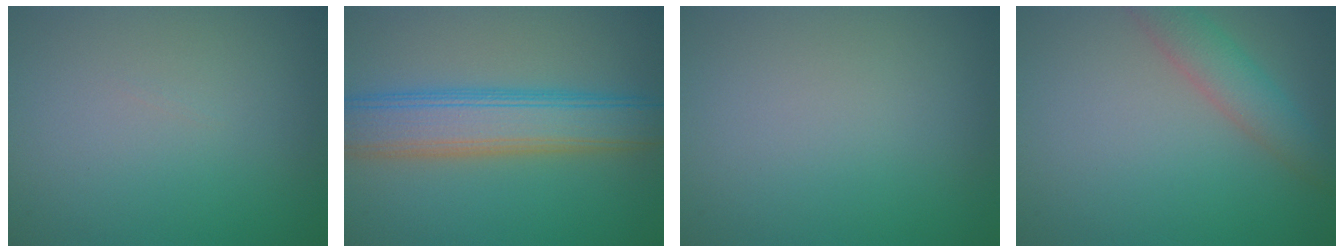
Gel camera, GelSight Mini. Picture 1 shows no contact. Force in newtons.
{"total": 7.0, "press": 7.0, "slide": 0.1}
{"total": 0.0}
{"total": 3.5, "press": 3.5, "slide": 0.1}